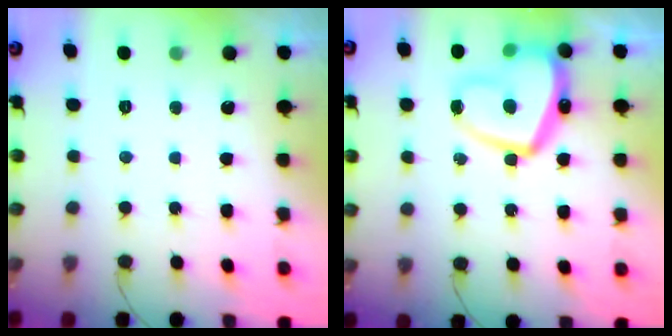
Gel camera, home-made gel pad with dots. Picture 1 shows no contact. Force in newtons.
{"total": 16.1, "press": 16.0, "slide": 1.6}